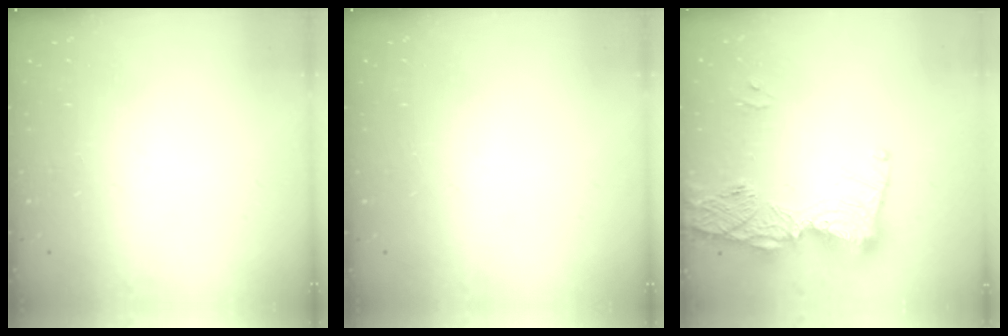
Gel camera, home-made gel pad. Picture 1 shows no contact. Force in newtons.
{"total": 0.0}
{"total": 17.4, "press": 17.3, "slide": 1.4}